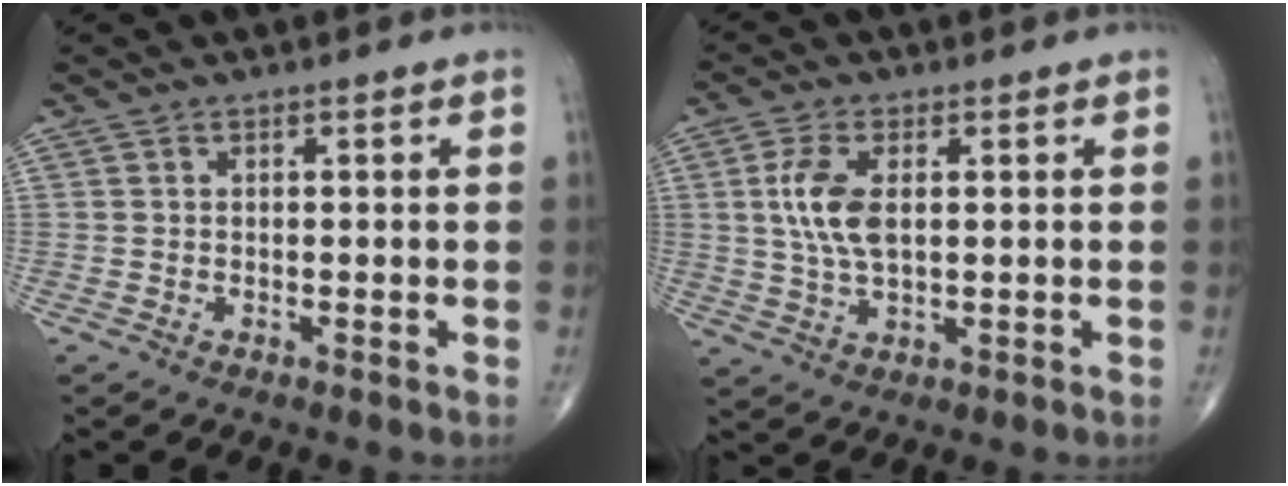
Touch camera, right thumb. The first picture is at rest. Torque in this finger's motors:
{"motor_torque": [0.15, 0.05, 0.83, 0.24, 0.35]}